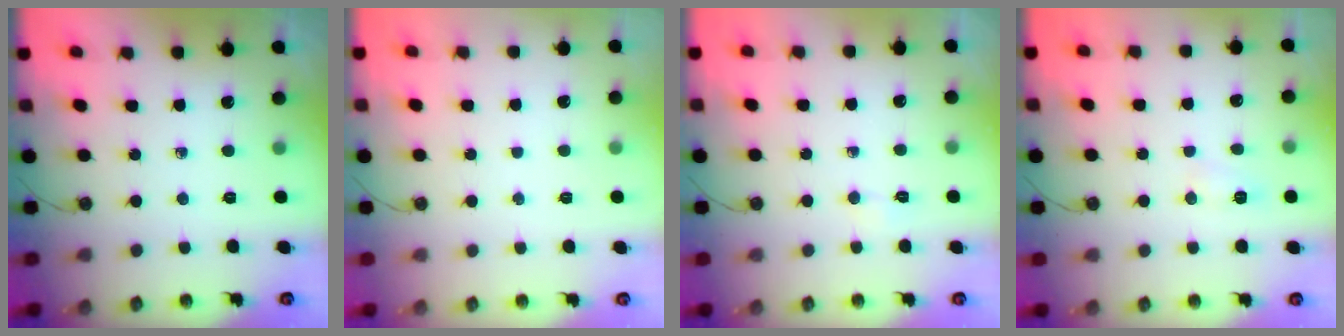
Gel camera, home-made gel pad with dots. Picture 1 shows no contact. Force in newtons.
{"total": 1.0, "press": 1.0, "slide": 0.0}
{"total": 2.6, "press": 2.5, "slide": 0.5}
{"total": 5.8, "press": 5.8, "slide": 0.6}